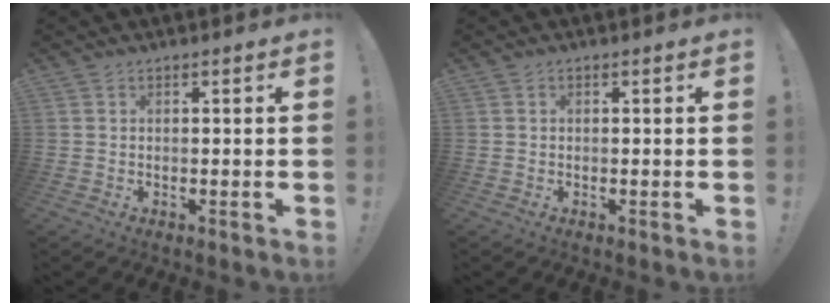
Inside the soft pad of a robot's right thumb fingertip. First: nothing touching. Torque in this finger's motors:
{"motor_torque": [0.33, 0.06, -0.07, -0.29, 0.00]}